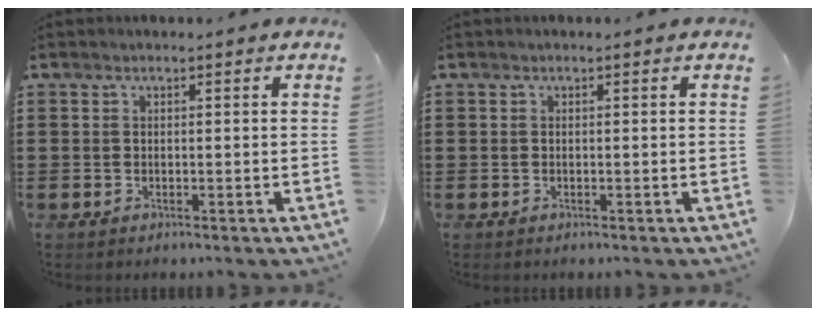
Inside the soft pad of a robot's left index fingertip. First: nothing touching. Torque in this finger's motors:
{"motor_torque": [0.00, 0.00, 0.00, 0.00]}